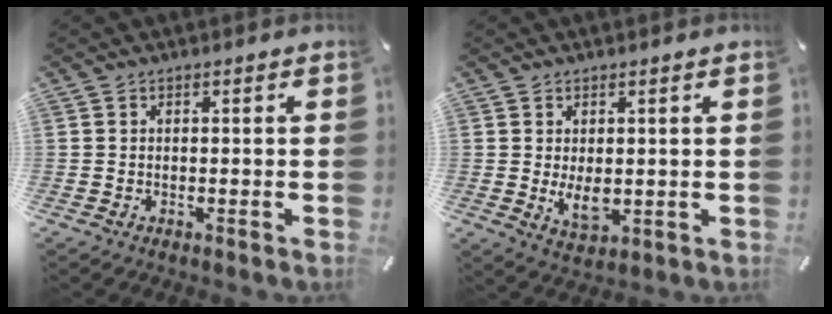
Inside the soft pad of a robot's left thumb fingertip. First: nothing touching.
{"total": 5.2, "force": [0.0, 2.8, 4.4], "torque": [-0.092, -0.007, -0.002]}